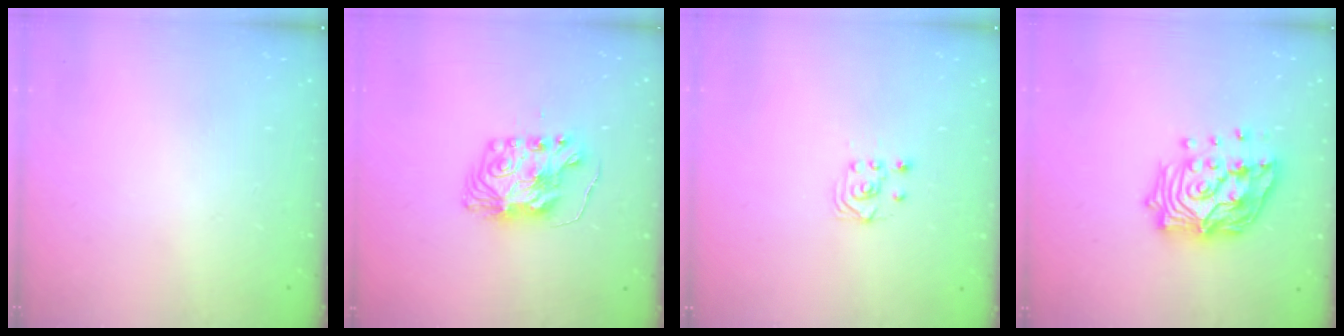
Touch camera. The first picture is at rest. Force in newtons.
{"total": 9.0, "press": 9.0, "slide": 0.6}
{"total": 2.7, "press": 2.4, "slide": 1.3}
{"total": 18.1, "press": 17.9, "slide": 2.6}